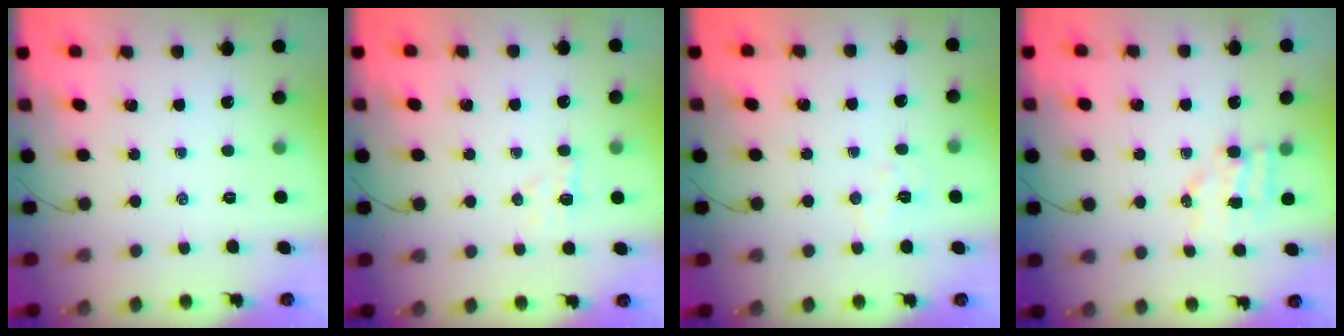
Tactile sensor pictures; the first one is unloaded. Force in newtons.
{"total": 5.2, "press": 5.1, "slide": 1.0}
{"total": 4.9, "press": 4.8, "slide": 0.7}
{"total": 4.9, "press": 4.8, "slide": 0.8}